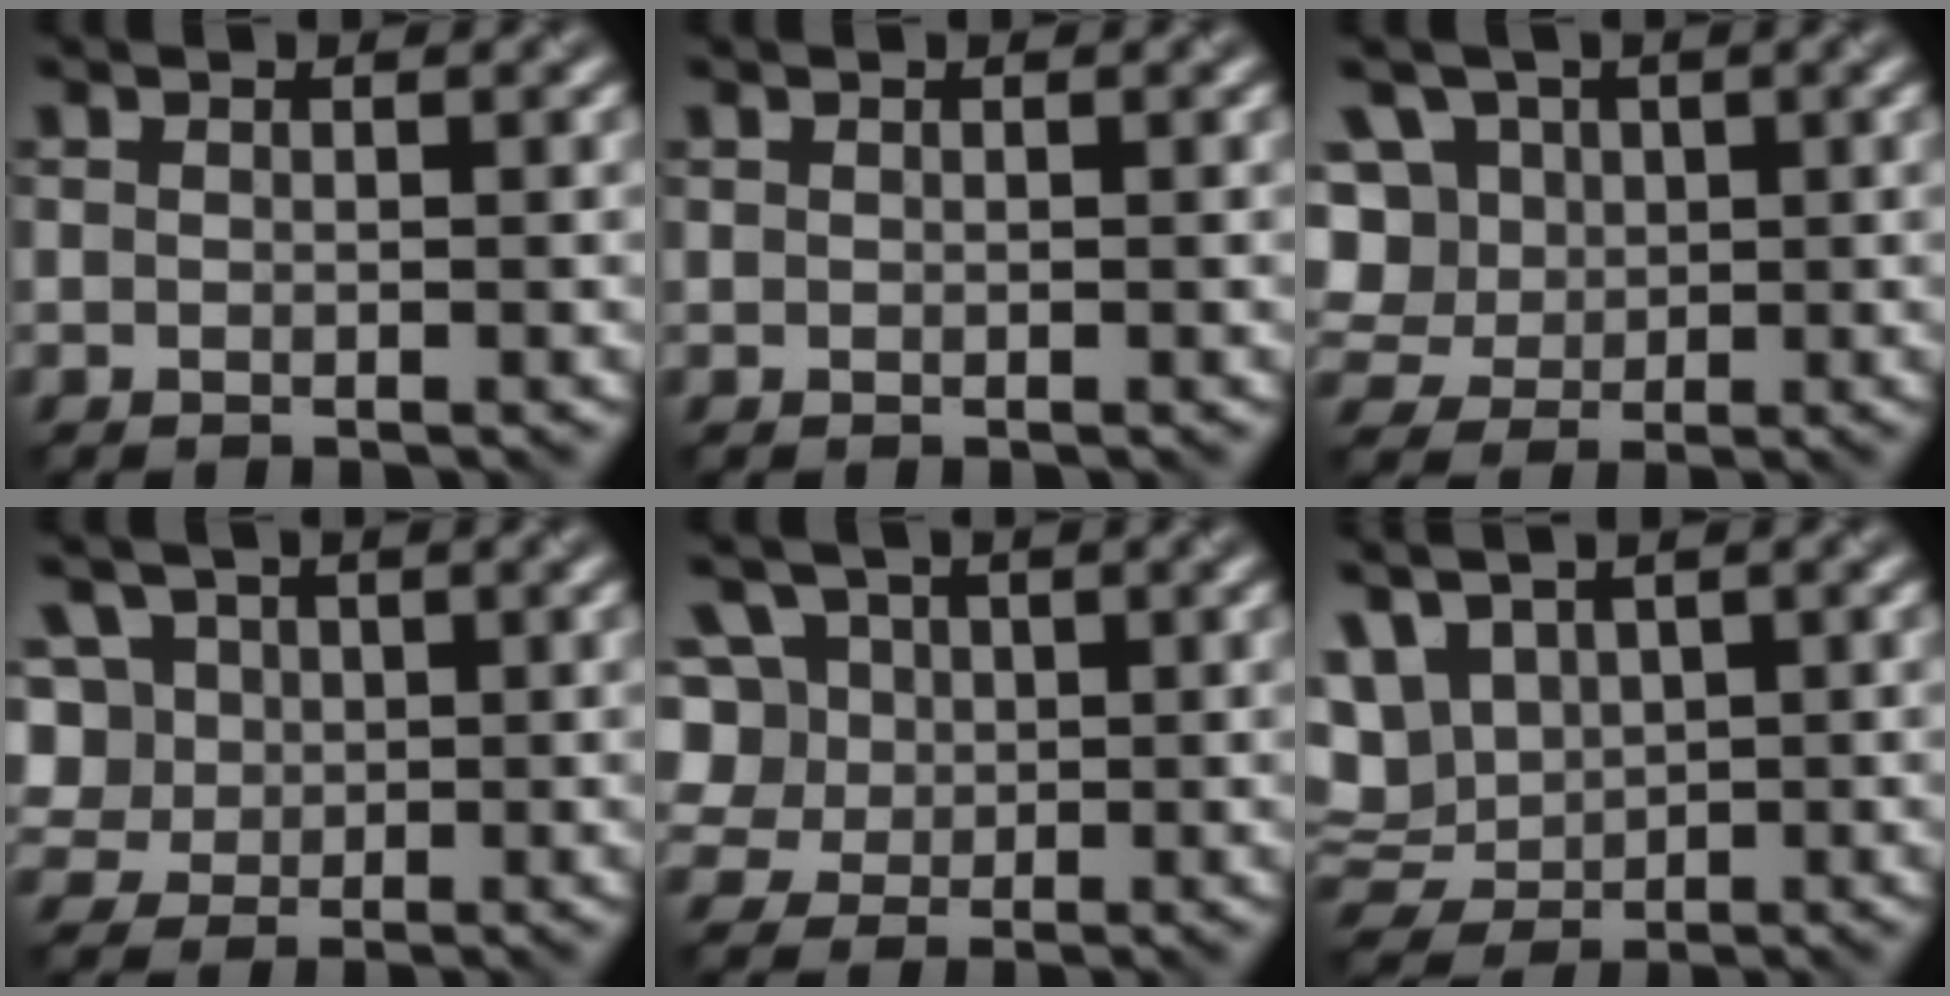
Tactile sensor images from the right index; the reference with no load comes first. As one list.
[{"total": 0.0}, {"total": 9.3, "force": [2.9, 7.9, 4.0], "torque": [-0.091, 0.040, 0.027]}, {"total": 7.2, "force": [2.3, 6.0, 3.2], "torque": [-0.066, 0.030, 0.019]}, {"total": 8.4, "force": [3.0, 7.0, 3.7], "torque": [-0.076, 0.037, 0.028]}, {"total": 5.7, "force": [2.4, 4.0, 3.4], "torque": [-0.099, 0.017, 0.059]}]